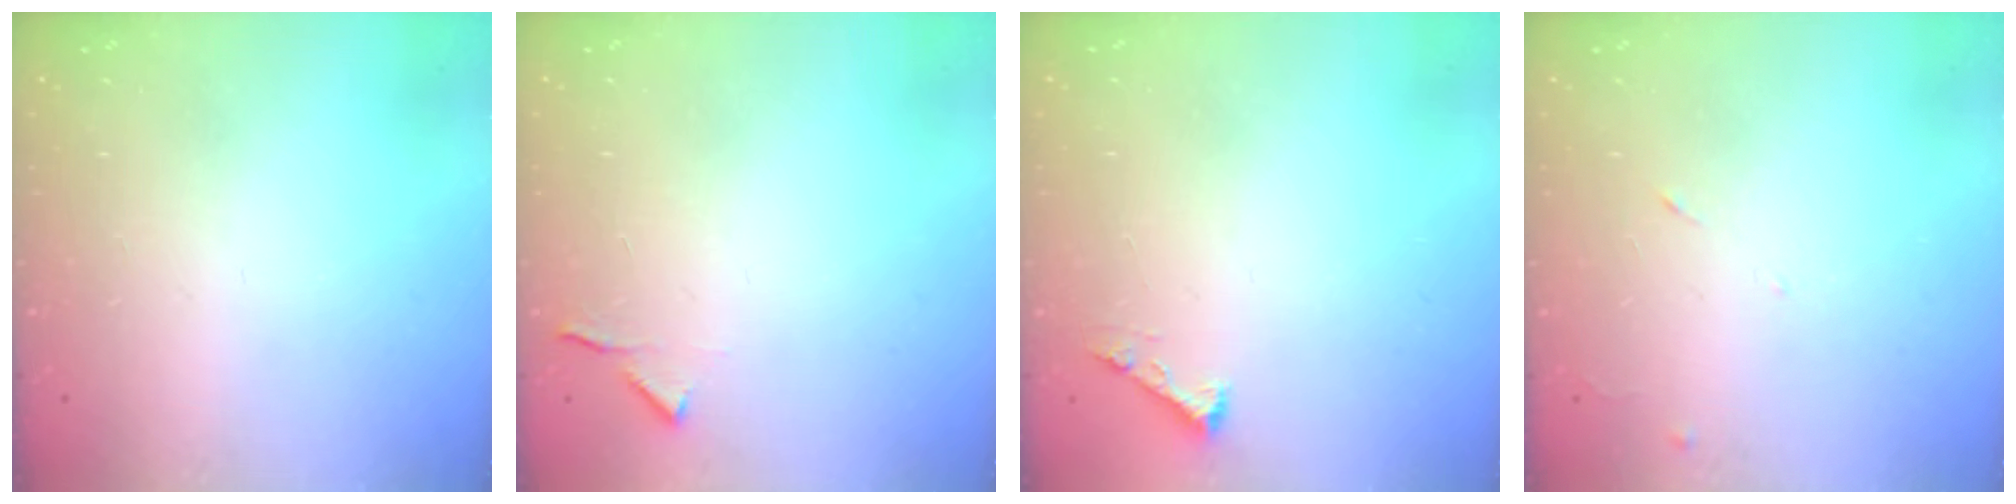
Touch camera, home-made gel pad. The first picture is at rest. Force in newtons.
{"total": 4.2, "press": 4.1, "slide": 0.6}
{"total": 2.3, "press": 2.3, "slide": 0.3}
{"total": 5.5, "press": 5.5, "slide": 0.8}